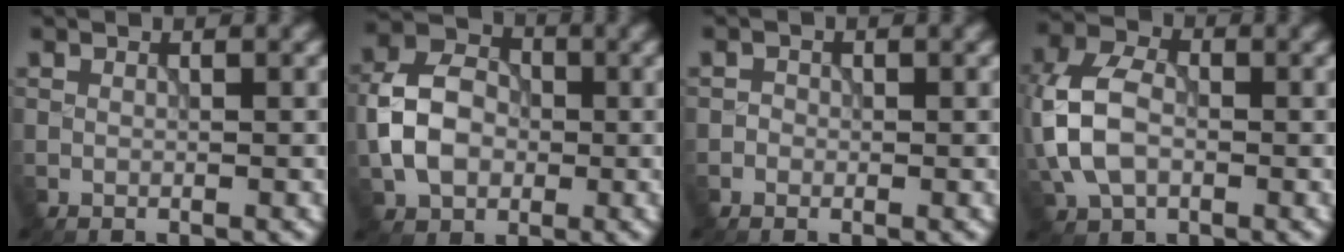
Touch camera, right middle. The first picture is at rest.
{"total": 6.2, "force": [-0.9, 4.8, 3.9], "torque": [-0.079, 0.010, -0.026]}
{"total": 0.7, "force": [-0.3, 0.7, 0.0], "torque": [0.005, -0.001, -0.006]}
{"total": 7.0, "force": [-0.8, 4.9, 4.9], "torque": [-0.120, 0.007, -0.025]}